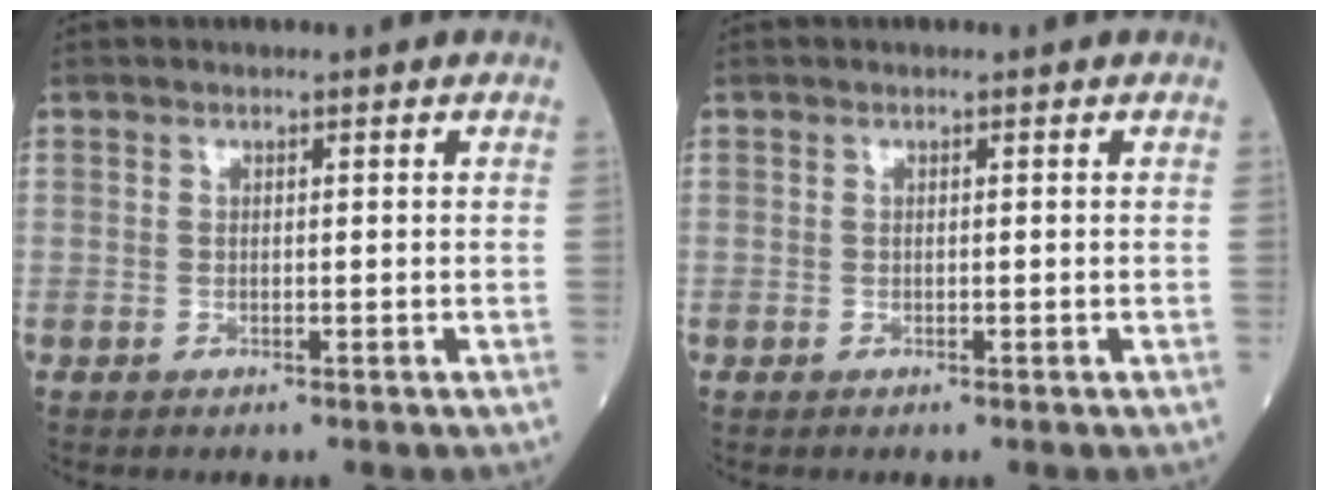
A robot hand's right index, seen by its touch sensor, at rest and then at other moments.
{"total": 0.0}